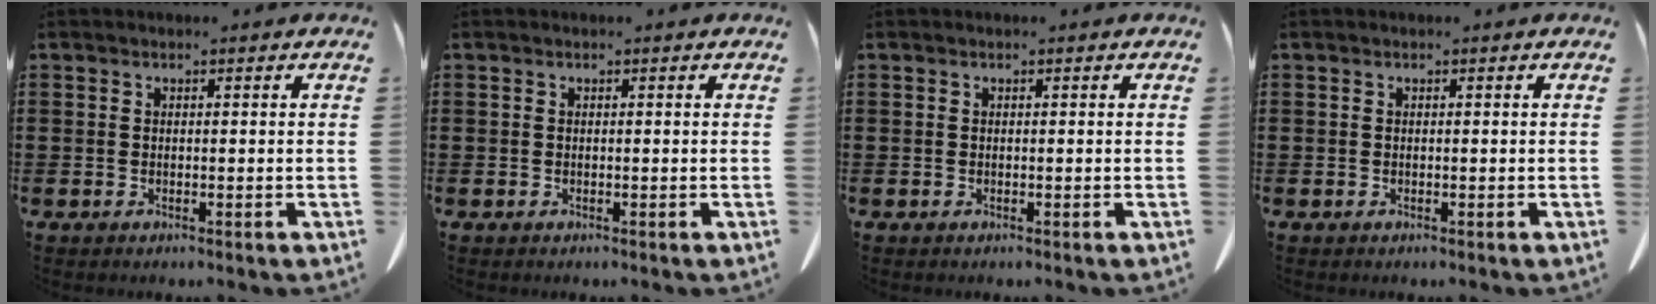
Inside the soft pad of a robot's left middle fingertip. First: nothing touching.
{"total": 0.0}
{"total": 0.0}
{"total": 0.0}